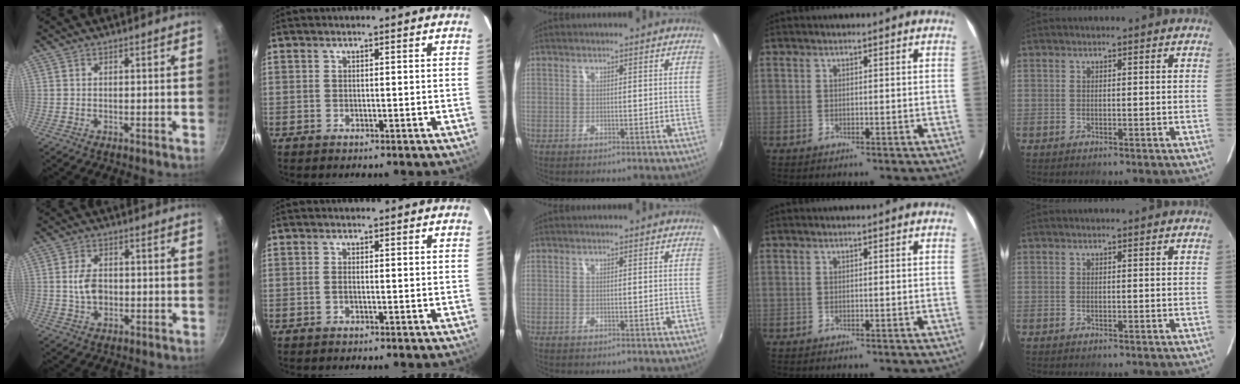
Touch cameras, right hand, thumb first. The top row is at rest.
{"thumb": {"total": 5.1, "force": [-0.1, 3.5, 3.7], "torque": [-0.057, 0.005, -0.004]}, "index": {"total": 0.8, "force": [-0.3, 0.3, 0.7], "torque": [-0.017, 0.001, -0.007]}}